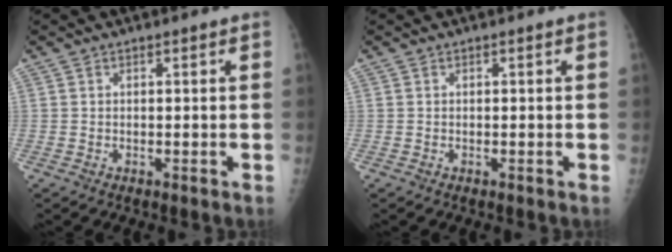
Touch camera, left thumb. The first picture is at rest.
{"total": 0.0}